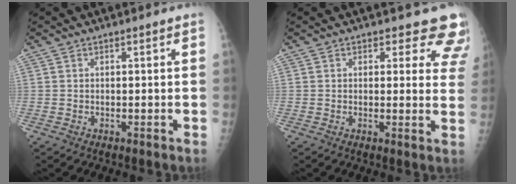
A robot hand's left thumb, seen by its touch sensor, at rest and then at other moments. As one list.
[{"total": 8.8, "force": [7.4, 4.3, 1.9], "torque": [0.041, -0.032, 0.050]}]